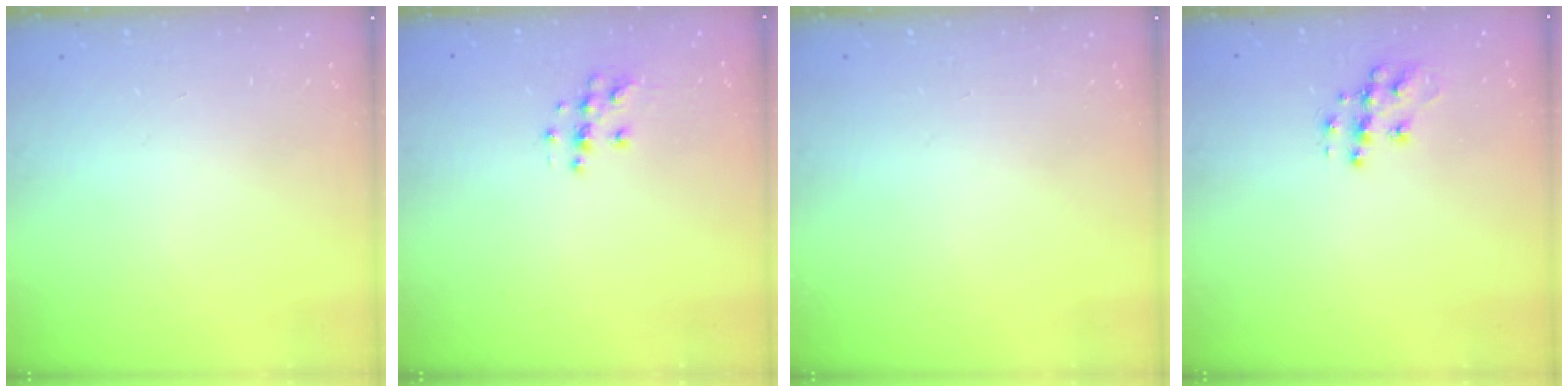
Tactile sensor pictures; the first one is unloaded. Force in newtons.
{"total": 5.0, "press": 4.7, "slide": 1.6}
{"total": 0.0}
{"total": 10.2, "press": 10.2, "slide": 0.7}